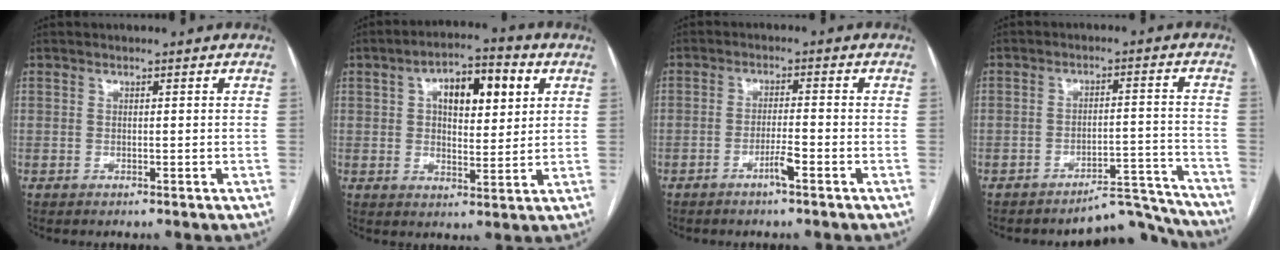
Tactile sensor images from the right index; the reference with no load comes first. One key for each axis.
{"total": 10.2, "fx": 3.4, "fy": 4.3, "fz": 8.7, "tx": -0.135, "ty": 0.022, "tz": 0.051}
{"total": 3.2, "fx": -1.9, "fy": 0.0, "fz": 2.6, "tx": -0.049, "ty": -0.001, "tz": -0.034}
{"total": 8.4, "fx": -8.3, "fy": 1.3, "fz": -0.4, "tx": 0.031, "ty": 0.049, "tz": -0.114}